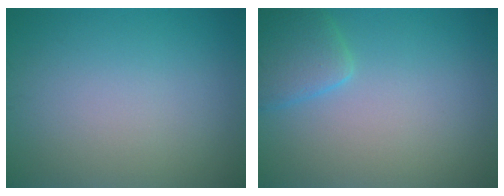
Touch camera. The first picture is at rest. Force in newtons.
{"total": 2.9, "press": 2.9, "slide": 0.2}